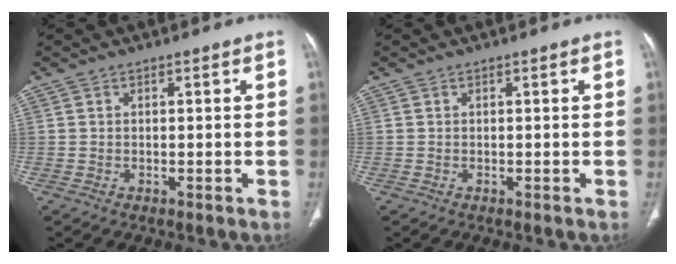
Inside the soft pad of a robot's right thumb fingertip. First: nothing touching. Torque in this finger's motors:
{"motor_torque": [-0.01, -0.13, 0.26, -0.05, -0.03]}